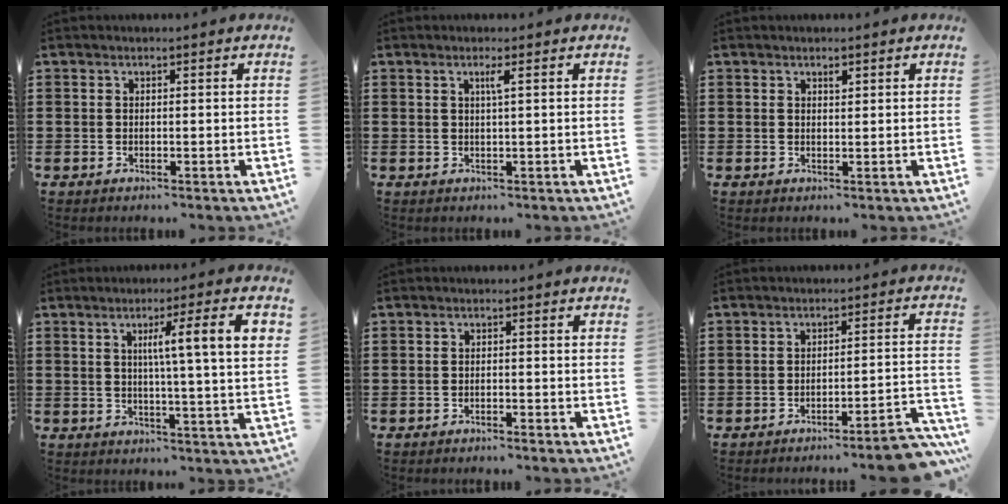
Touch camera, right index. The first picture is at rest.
{"total": 1.5, "force": [0.5, -0.3, 1.3], "torque": [-0.025, -0.003, 0.007]}
{"total": 0.8, "force": [0.6, 0.3, 0.5], "torque": [-0.010, 0.001, 0.011]}
{"total": 8.7, "force": [2.3, 0.2, 8.3], "torque": [-0.145, -0.005, 0.028]}
{"total": 0.9, "force": [-0.9, -0.1, 0.3], "torque": [-0.008, -0.001, -0.017]}
{"total": 4.9, "force": [-4.4, 0.0, 2.0], "torque": [-0.032, -0.009, -0.086]}